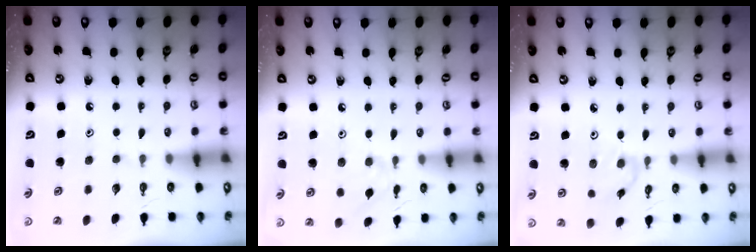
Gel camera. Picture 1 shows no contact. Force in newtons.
{"total": 1.2, "press": 1.2, "slide": 0.3}
{"total": 0.7, "press": 0.6, "slide": 0.4}